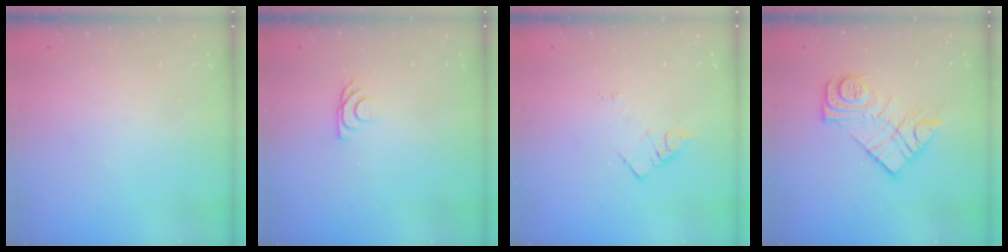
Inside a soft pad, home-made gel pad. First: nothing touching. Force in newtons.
{"total": 5.3, "press": 5.3, "slide": 0.6}
{"total": 4.5, "press": 4.5, "slide": 0.5}
{"total": 13.2, "press": 13.2, "slide": 0.9}